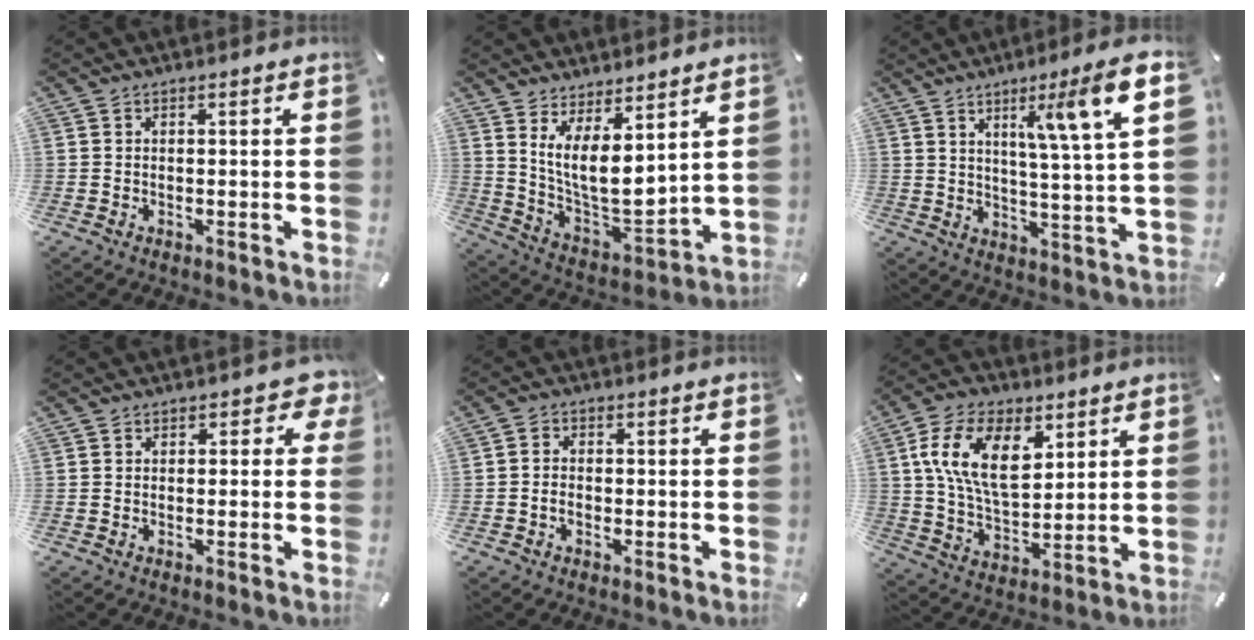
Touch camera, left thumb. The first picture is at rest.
{"total": 11.0, "force": [6.1, 4.9, 7.7], "torque": [-0.157, -0.067, 0.120]}
{"total": 11.7, "force": [6.0, 0.0, 10.0], "torque": [-0.157, -0.032, 0.084]}
{"total": 3.6, "force": [1.3, 2.5, 2.2], "torque": [-0.014, -0.004, 0.016]}
{"total": 2.7, "force": [-0.8, 1.9, 1.6], "torque": [-0.031, 0.007, -0.016]}
{"total": 15.7, "force": [6.3, 9.2, 11.0], "torque": [-0.229, -0.005, 0.111]}